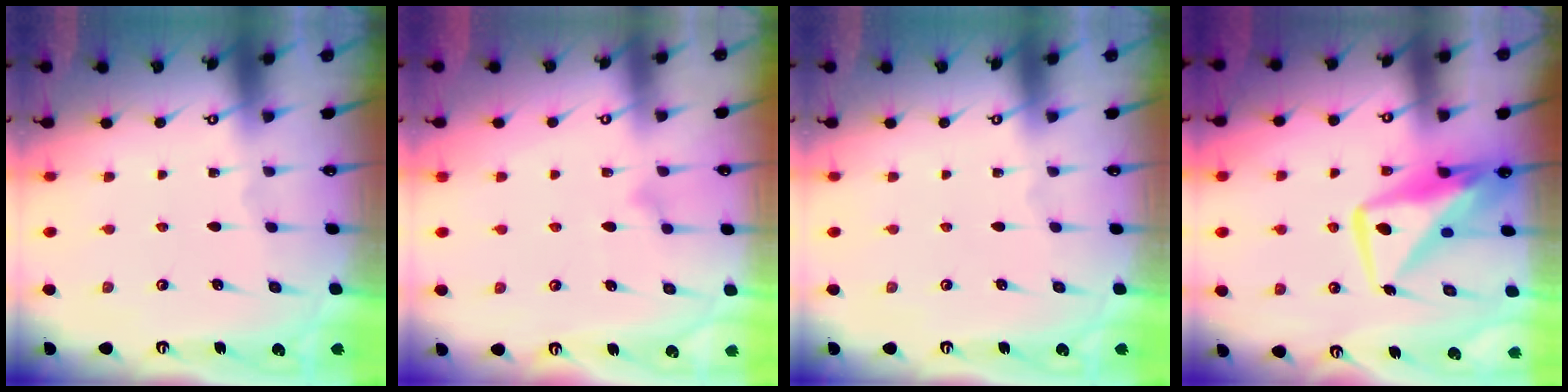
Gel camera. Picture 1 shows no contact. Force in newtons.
{"total": 8.6, "press": 8.6, "slide": 0.3}
{"total": 0.0}
{"total": 13.8, "press": 13.8, "slide": 1.1}